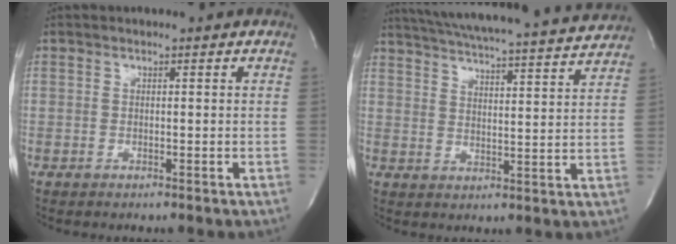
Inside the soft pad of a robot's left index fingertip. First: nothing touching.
{"total": 22.0, "force": [20.4, 0.9, 8.2], "torque": [-0.143, -0.023, 0.267]}